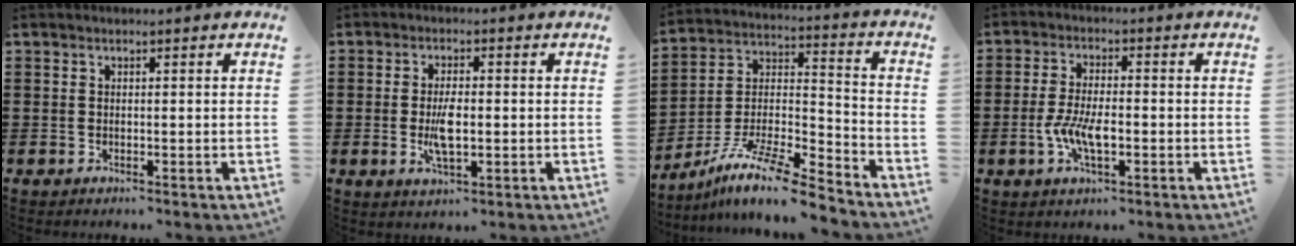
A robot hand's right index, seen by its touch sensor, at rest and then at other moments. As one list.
[{"total": 5.1, "force": [-0.7, 2.0, 4.7], "torque": [-0.096, -0.002, -0.016]}, {"total": 11.5, "force": [-9.4, 1.7, 6.3], "torque": [-0.117, 0.016, -0.186]}, {"total": 6.3, "force": [-1.6, 2.5, 5.6], "torque": [-0.129, -0.004, -0.038]}]